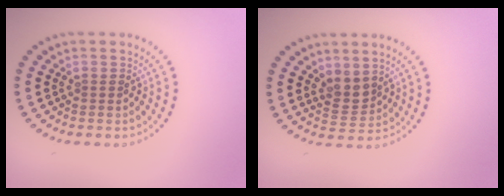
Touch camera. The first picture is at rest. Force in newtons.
{"total": 2.3, "press": 1.9, "slide": 1.3}